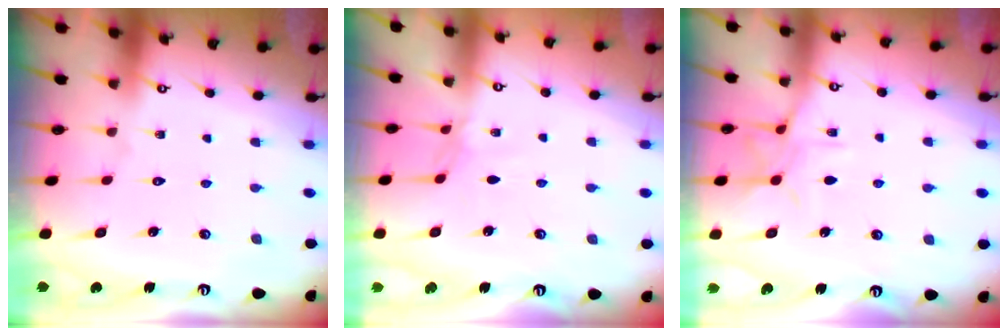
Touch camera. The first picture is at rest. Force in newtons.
{"total": 2.8, "press": 2.7, "slide": 0.5}
{"total": 8.9, "press": 8.9, "slide": 0.6}